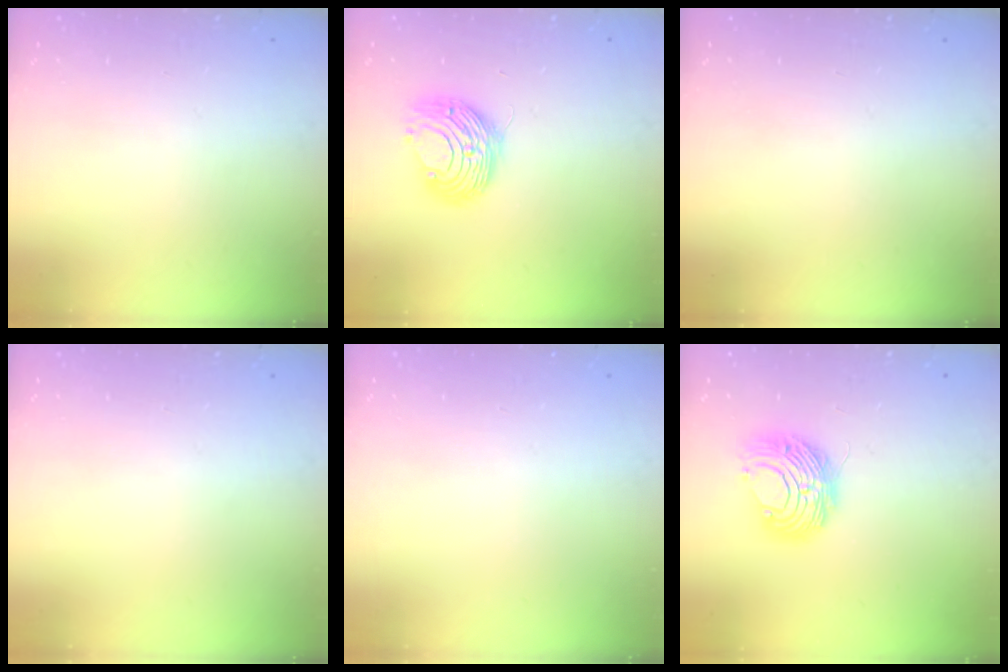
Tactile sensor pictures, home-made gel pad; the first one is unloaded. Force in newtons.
{"total": 9.5, "press": 9.5, "slide": 0.1}
{"total": 0.0}
{"total": 0.0}
{"total": 0.0}
{"total": 8.9, "press": 8.9, "slide": 0.0}